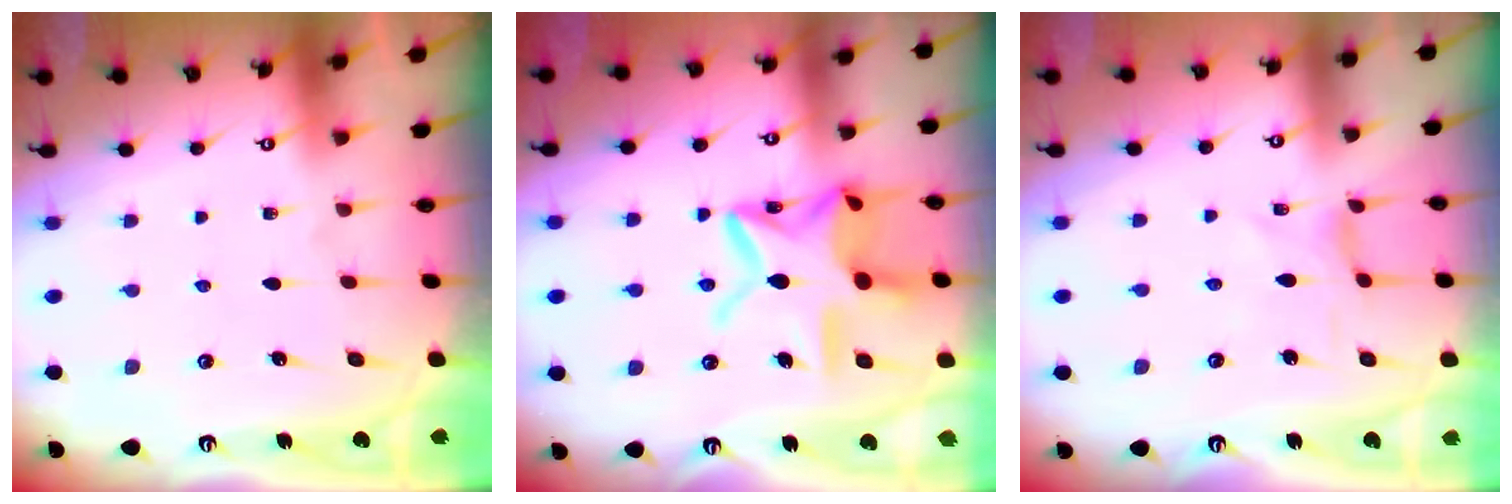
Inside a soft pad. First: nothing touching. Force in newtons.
{"total": 18.6, "press": 18.5, "slide": 1.4}
{"total": 0.7, "press": 0.7, "slide": 0.2}